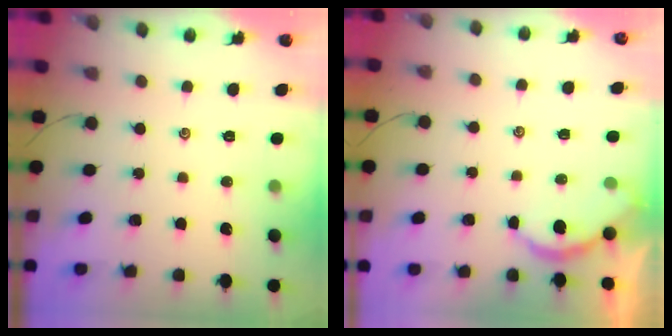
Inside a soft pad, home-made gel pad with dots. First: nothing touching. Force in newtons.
{"total": 1.9, "press": 1.9, "slide": 0.4}